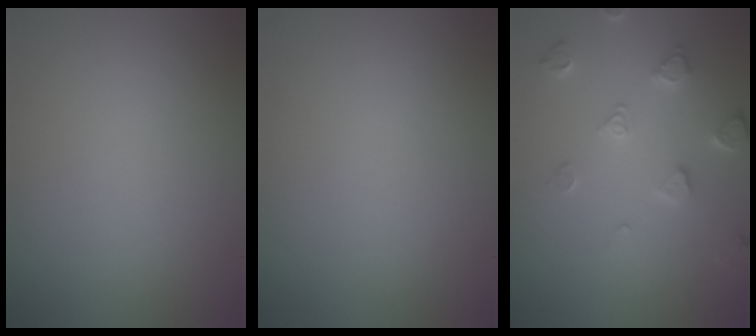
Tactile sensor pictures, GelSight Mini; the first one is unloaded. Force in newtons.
{"total": 0.0}
{"total": 2.9, "press": 2.8, "slide": 0.7}